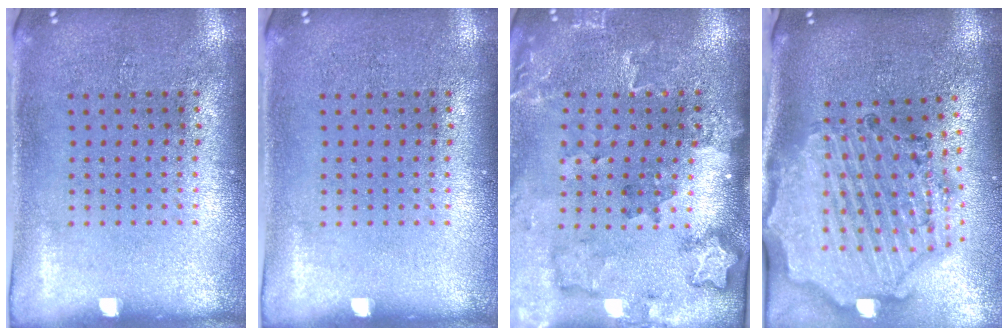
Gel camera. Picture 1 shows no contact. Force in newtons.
{"total": 0.0}
{"total": 1.8, "press": 1.8, "slide": 0.3}
{"total": 2.7, "press": 2.5, "slide": 1.1}